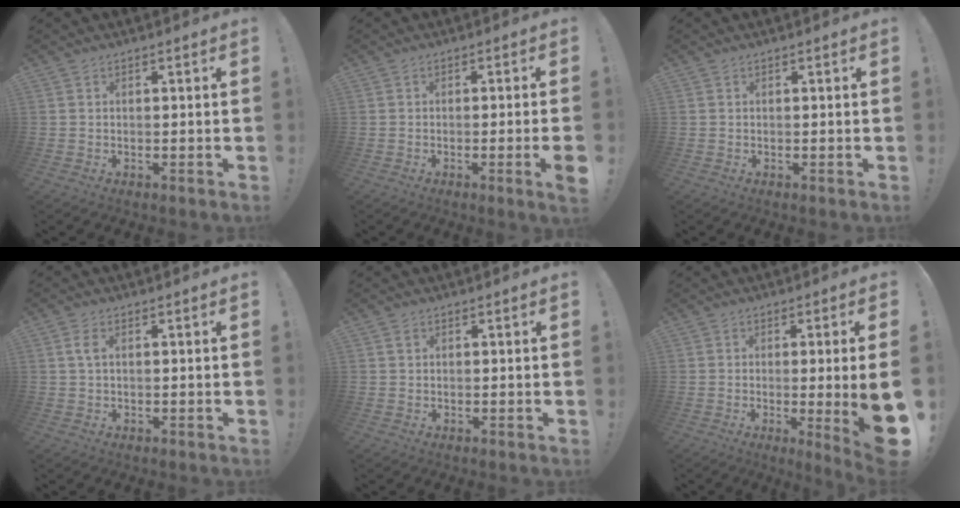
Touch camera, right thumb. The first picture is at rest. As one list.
[{"total": 3.5, "force": [-0.9, -0.4, 3.3], "torque": [-0.050, -0.005, -0.012]}, {"total": 0.0}, {"total": 2.6, "force": [0.6, 1.5, 2.1], "torque": [-0.035, 0.002, 0.009]}, {"total": 0.8, "force": [0.4, 0.6, 0.4], "torque": [-0.004, 0.001, 0.007]}, {"total": 10.7, "force": [-1.0, 0.0, 10.7], "torque": [-0.146, -0.009, -0.011]}]